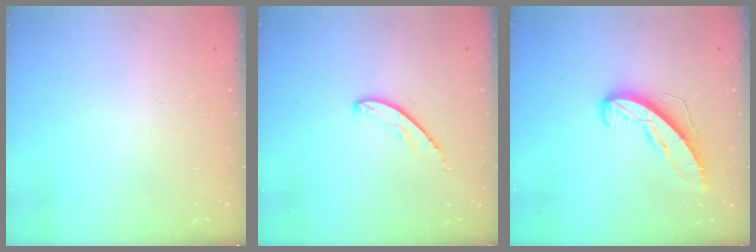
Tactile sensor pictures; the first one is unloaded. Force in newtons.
{"total": 5.2, "press": 5.1, "slide": 0.5}
{"total": 9.1, "press": 9.0, "slide": 0.6}